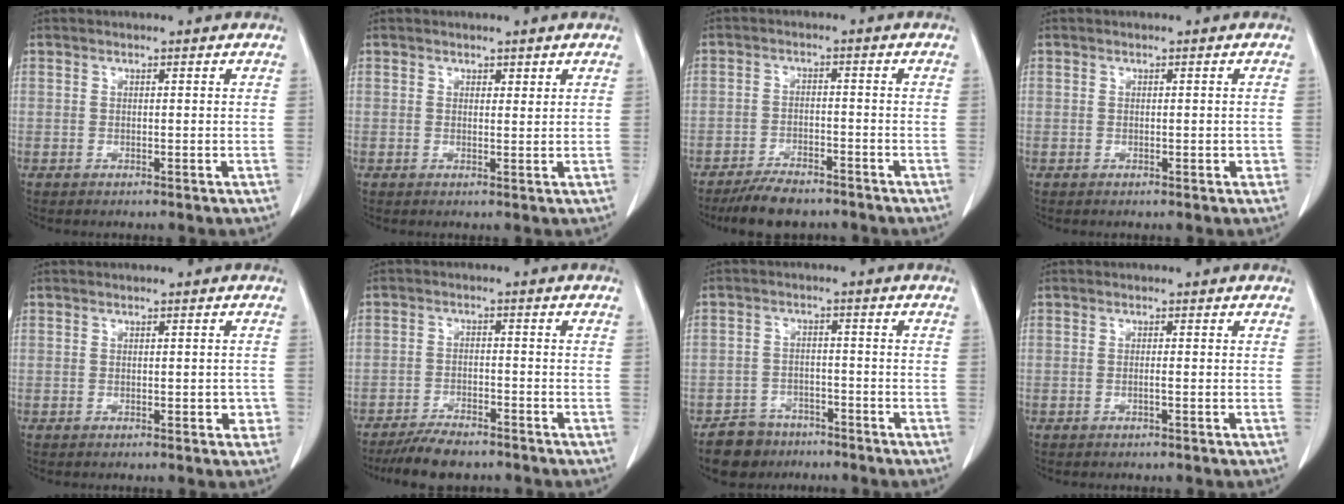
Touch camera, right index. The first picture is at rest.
{"total": 0.9, "force": [0.7, 0.5, 0.3], "torque": [0.002, -0.005, 0.008]}
{"total": 7.1, "force": [-6.1, 2.3, 2.9], "torque": [-0.047, -0.010, -0.102]}
{"total": 0.9, "force": [-0.2, 0.5, 0.7], "torque": [-0.004, 0.003, 0.002]}
{"total": 2.0, "force": [-0.5, 1.1, 1.6], "torque": [-0.008, 0.008, -0.001]}
{"total": 7.0, "force": [-6.1, 1.9, 2.9], "torque": [-0.046, -0.014, -0.103]}
{"total": 5.8, "force": [-4.3, 3.8, 0.5], "torque": [-0.007, 0.008, -0.070]}
{"total": 0.6, "force": [-0.2, -0.1, 0.5], "torque": [-0.007, 0.003, -0.002]}